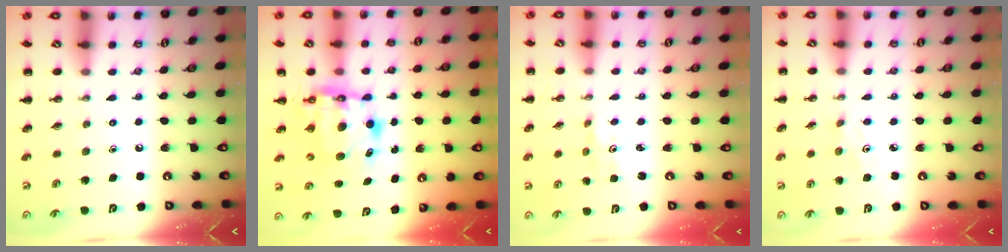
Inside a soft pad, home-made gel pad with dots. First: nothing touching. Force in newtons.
{"total": 6.4, "press": 6.2, "slide": 1.5}
{"total": 2.1, "press": 2.0, "slide": 0.6}
{"total": 1.5, "press": 1.4, "slide": 0.5}